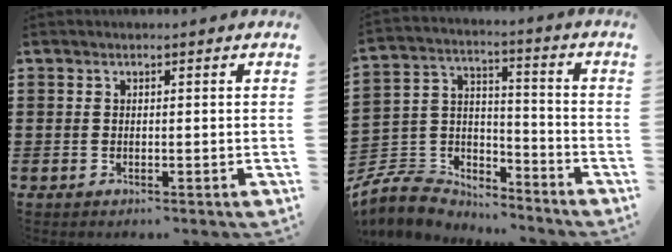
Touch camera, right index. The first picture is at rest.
{"total": 6.7, "force": [-6.0, 3.0, 0.4], "torque": [-0.035, 0.004, -0.122]}